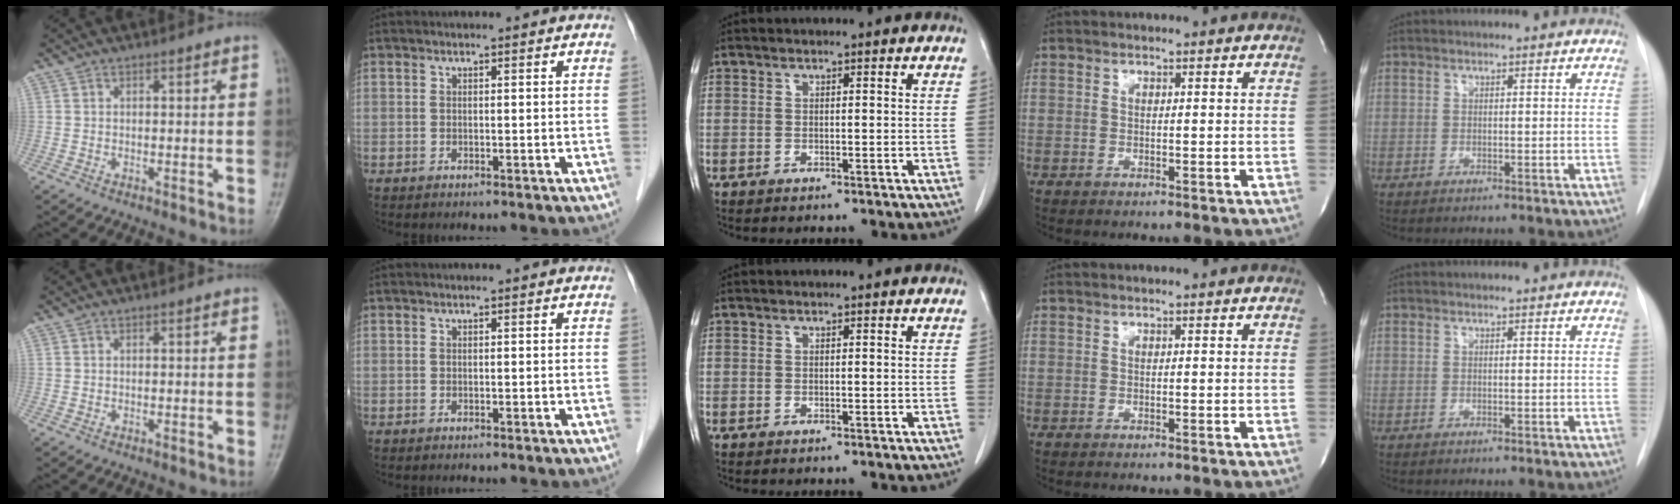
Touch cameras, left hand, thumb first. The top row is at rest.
{}